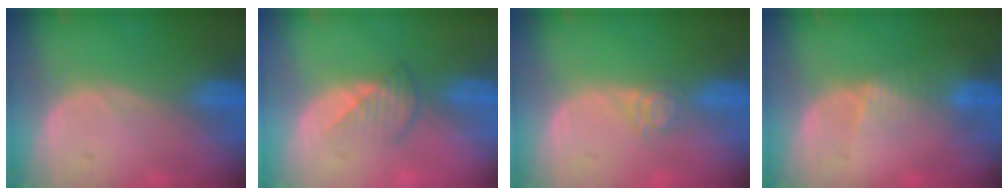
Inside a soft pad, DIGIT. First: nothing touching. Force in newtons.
{"total": 3.0, "press": 2.9, "slide": 0.7}
{"total": 3.0, "press": 2.5, "slide": 1.7}
{"total": 2.4, "press": 2.4, "slide": 0.2}